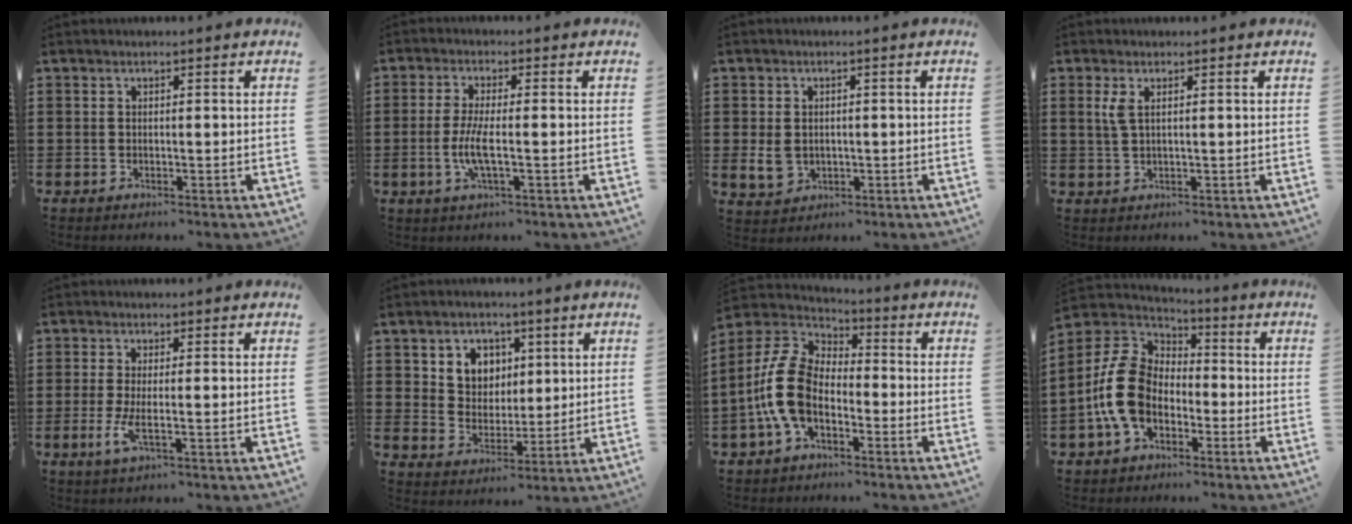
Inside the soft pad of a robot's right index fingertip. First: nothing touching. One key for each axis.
{"total": 5.1, "fx": -1.2, "fy": 1.0, "fz": 4.9, "tx": -0.114, "ty": -0.010, "tz": -0.030}
{"total": 3.3, "fx": -0.4, "fy": 2.7, "fz": 1.8, "tx": -0.047, "ty": 0.001, "tz": -0.009}
{"total": 2.5, "fx": 0.8, "fy": 0.8, "fz": 2.3, "tx": -0.047, "ty": 0.006, "tz": 0.013}
{"total": 3.7, "fx": -0.7, "fy": 0.6, "fz": 3.5, "tx": -0.084, "ty": -0.013, "tz": -0.017}
{"total": 5.3, "fx": 2.5, "fy": 4.6, "fz": 1.0, "tx": -0.030, "ty": 0.007, "tz": 0.039}
{"total": 11.2, "fx": -2.9, "fy": 6.8, "fz": 8.4, "tx": -0.222, "ty": -0.001, "tz": -0.063}
{"total": 12.0, "fx": -2.8, "fy": 8.6, "fz": 7.9, "tx": -0.210, "ty": 0.012, "tz": -0.057}